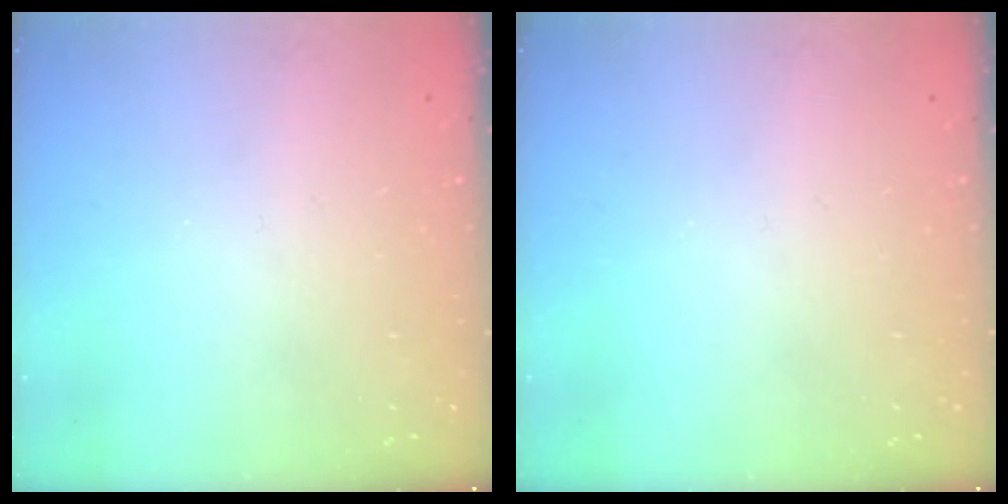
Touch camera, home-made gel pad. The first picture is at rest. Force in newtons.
{"total": 0.0}